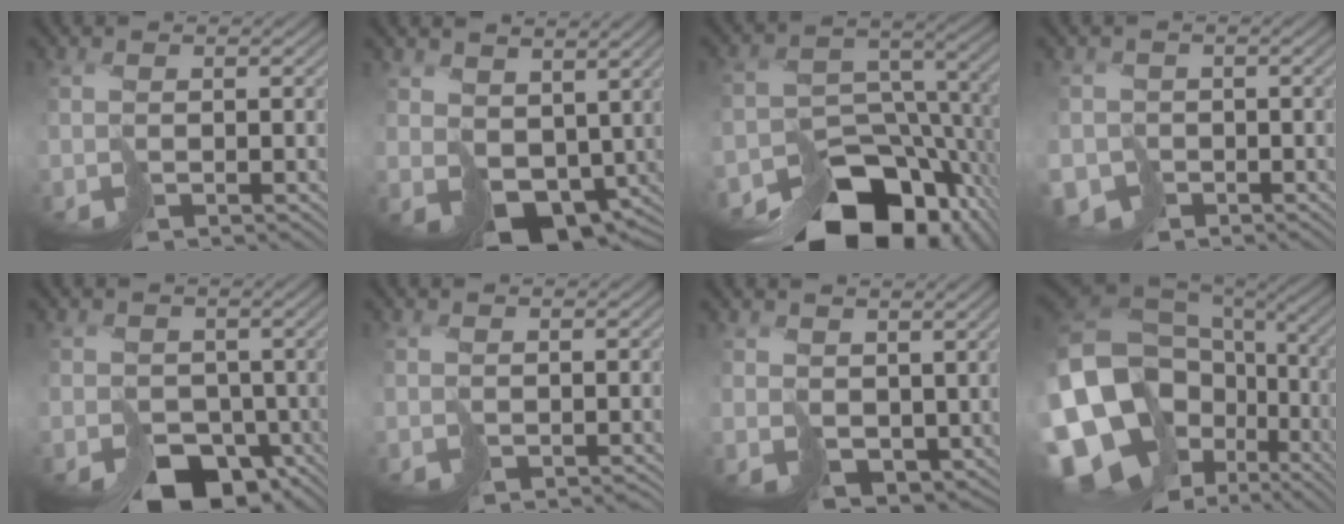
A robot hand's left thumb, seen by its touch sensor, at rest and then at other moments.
{"total": 9.7, "force": [1.2, 7.6, 6.0], "torque": [-0.134, -0.037, 0.053]}
{"total": 14.3, "force": [-9.9, 7.7, 6.8], "torque": [-0.104, -0.034, -0.135]}
{"total": 3.3, "force": [-2.3, 2.4, 0.4], "torque": [0.003, -0.010, -0.044]}
{"total": 8.4, "force": [-4.3, 6.2, 3.7], "torque": [-0.038, -0.030, -0.065]}
{"total": 0.8, "force": [-0.2, 0.7, 0.4], "torque": [0.001, -0.008, -0.001]}
{"total": 5.1, "force": [1.4, 3.7, 3.1], "torque": [-0.083, -0.022, 0.031]}
{"total": 18.4, "force": [-4.1, 14.3, 10.8], "torque": [-0.278, -0.022, -0.047]}